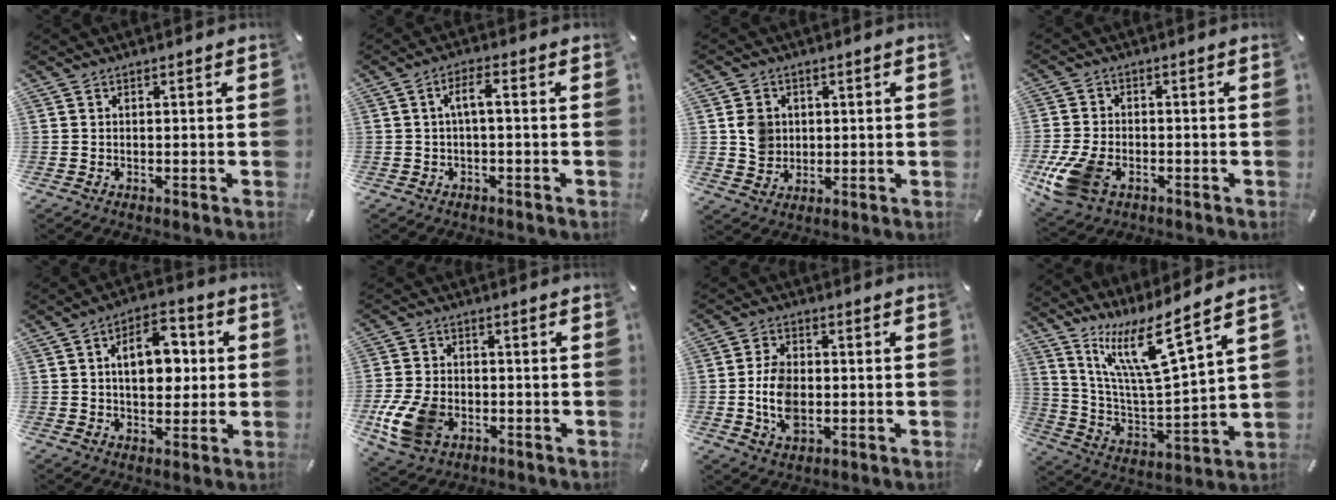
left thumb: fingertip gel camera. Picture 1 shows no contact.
{"total": 4.1, "force": [-0.2, 1.2, 3.9], "torque": [-0.076, 0.013, -0.007]}
{"total": 5.8, "force": [0.9, 5.5, 1.7], "torque": [-0.017, 0.005, 0.016]}
{"total": 10.3, "force": [-4.1, 6.6, 6.8], "torque": [-0.157, 0.003, -0.073]}
{"total": 11.3, "force": [1.5, 7.5, 8.3], "torque": [-0.107, 0.002, 0.021]}
{"total": 11.2, "force": [-3.6, 8.0, 7.1], "torque": [-0.166, 0.006, -0.062]}
{"total": 8.4, "force": [-1.2, 5.7, 6.0], "torque": [-0.140, 0.004, -0.022]}
{"total": 14.8, "force": [11.1, 1.7, 9.6], "torque": [-0.197, -0.073, 0.184]}